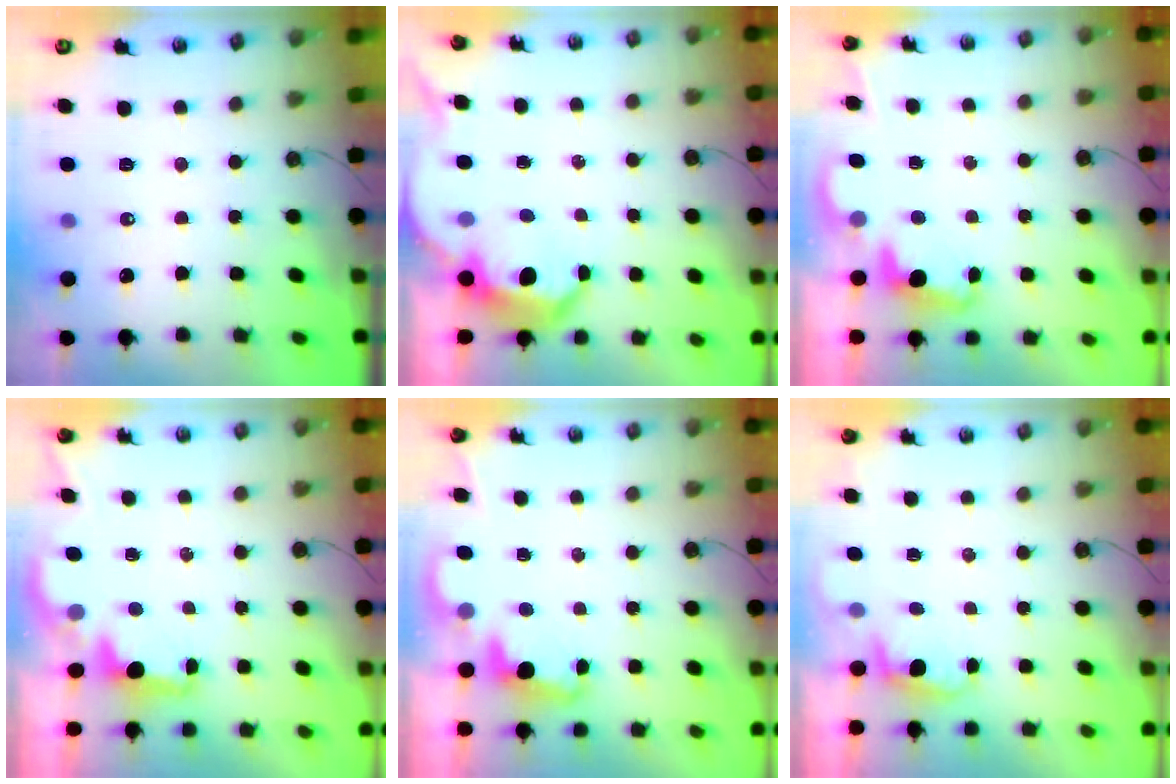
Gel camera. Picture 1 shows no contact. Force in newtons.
{"total": 6.5, "press": 6.4, "slide": 0.4}
{"total": 2.3, "press": 2.2, "slide": 0.5}
{"total": 1.8, "press": 1.6, "slide": 0.8}
{"total": 2.5, "press": 2.4, "slide": 0.5}
{"total": 0.8, "press": 0.4, "slide": 0.7}